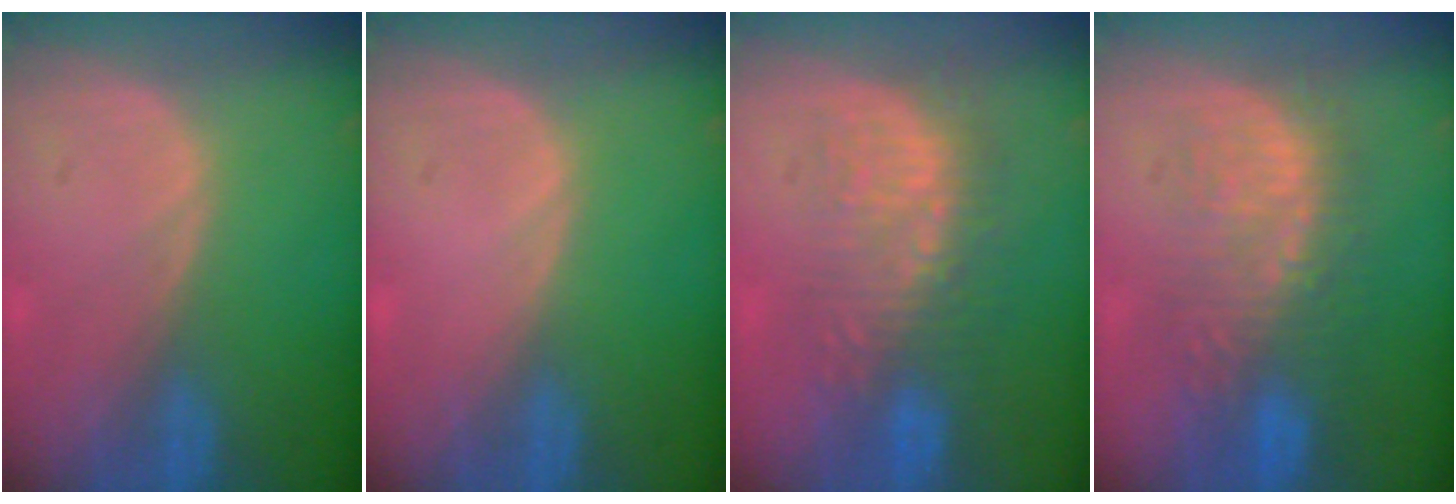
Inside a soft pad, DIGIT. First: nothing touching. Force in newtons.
{"total": 0.0}
{"total": 8.8, "press": 8.4, "slide": 2.4}
{"total": 9.4, "press": 9.0, "slide": 2.7}